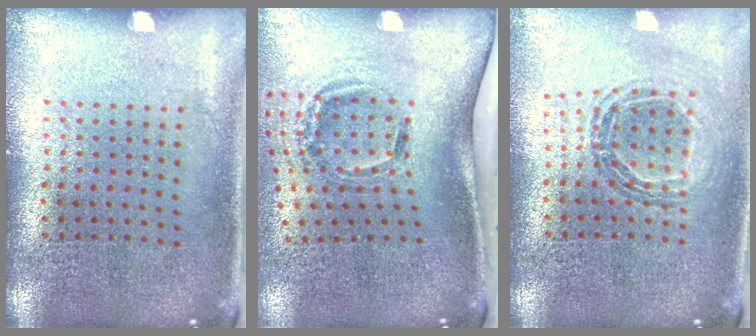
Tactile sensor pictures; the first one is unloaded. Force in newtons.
{"total": 2.1, "press": 1.2, "slide": 1.7}
{"total": 0.9, "press": 0.9, "slide": 0.2}